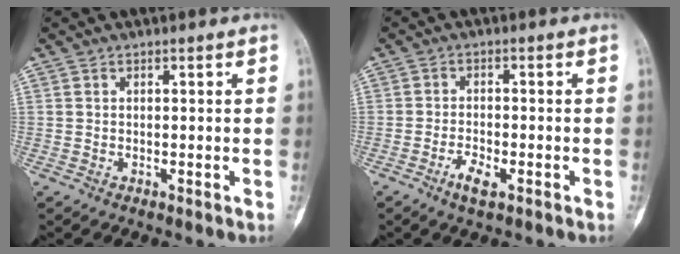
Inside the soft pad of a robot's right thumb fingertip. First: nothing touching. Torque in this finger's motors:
{"motor_torque": [-0.16, -0.03, -0.02, 0.38, -0.02]}